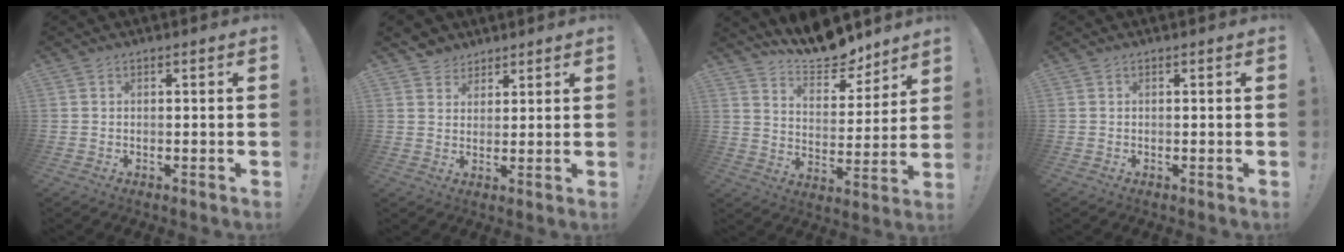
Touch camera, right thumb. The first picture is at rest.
{"total": 4.4, "force": [3.1, 3.1, -0.1], "torque": [0.006, -0.023, 0.060]}
{"total": 12.2, "force": [10.9, 3.7, 4.0], "torque": [-0.066, -0.091, 0.199]}
{"total": 0.0}